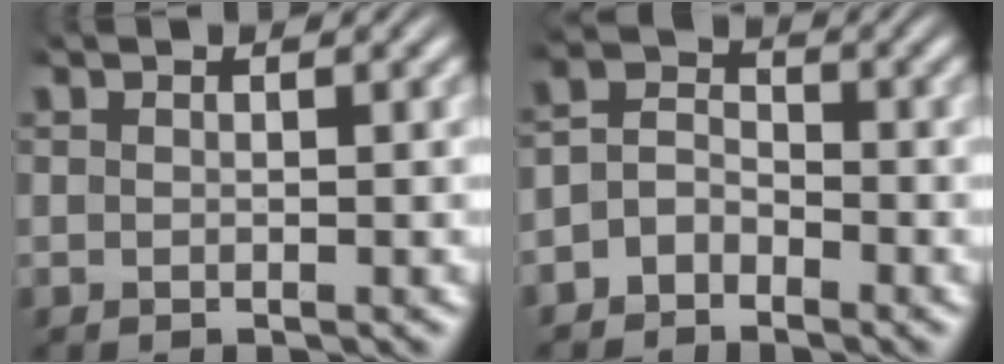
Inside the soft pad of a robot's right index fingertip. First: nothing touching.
{"total": 4.2, "force": [-1.8, 3.6, 1.4], "torque": [-0.024, -0.002, -0.042]}